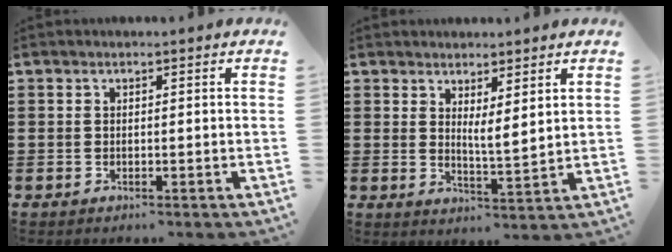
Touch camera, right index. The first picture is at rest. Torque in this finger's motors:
{"motor_torque": [0.07, 0.13, 0.22, 0.07]}